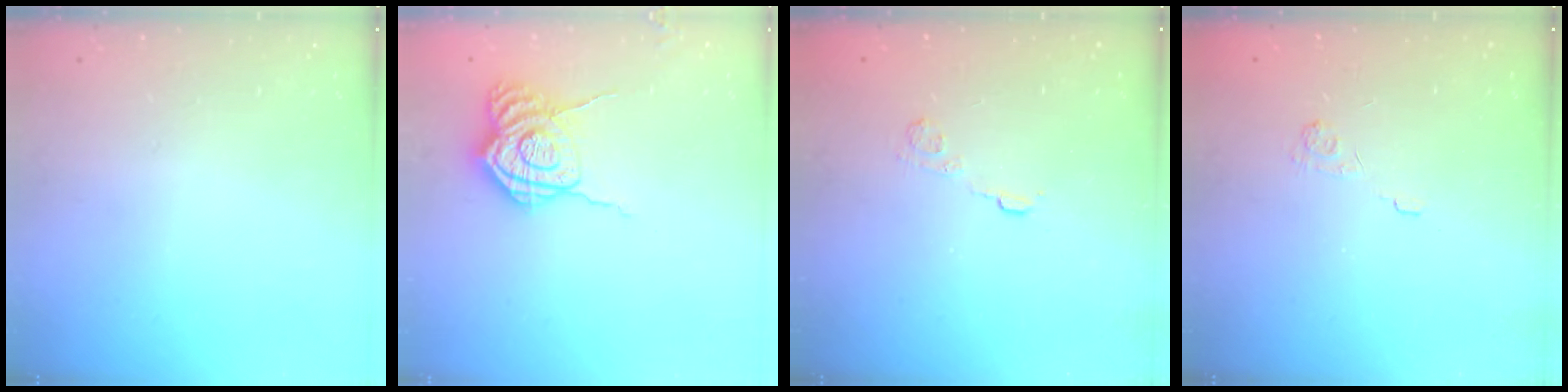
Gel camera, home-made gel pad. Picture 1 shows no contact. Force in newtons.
{"total": 10.8, "press": 10.8, "slide": 0.9}
{"total": 3.6, "press": 3.4, "slide": 1.2}
{"total": 2.1, "press": 1.5, "slide": 1.4}